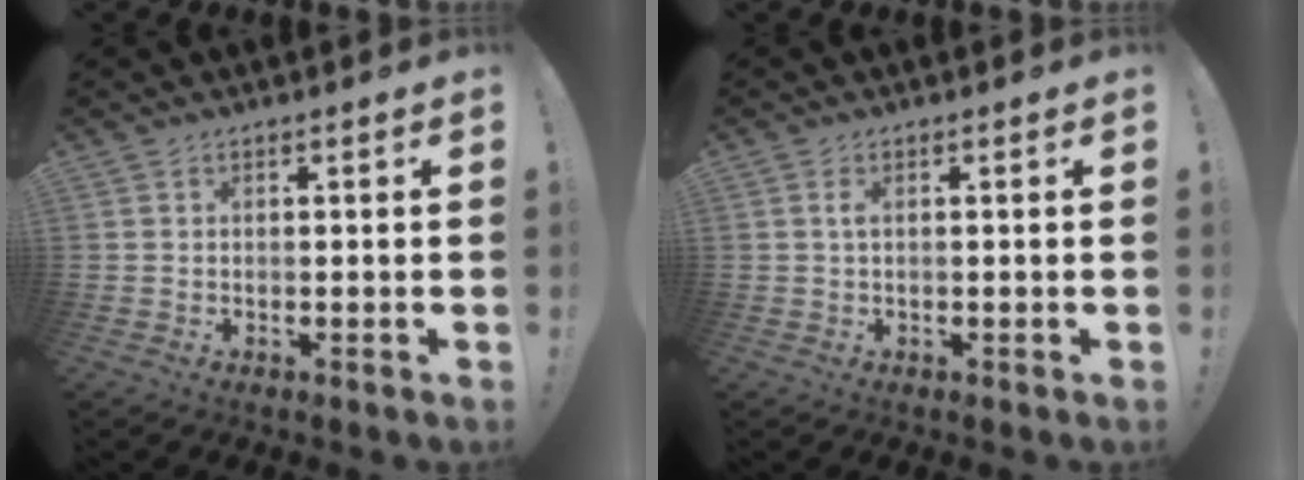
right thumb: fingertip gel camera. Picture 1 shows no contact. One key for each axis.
{"total": 1.3, "fx": 0.1, "fy": 0.2, "fz": 1.3, "tx": -0.023, "ty": 0.001, "tz": 0.000}